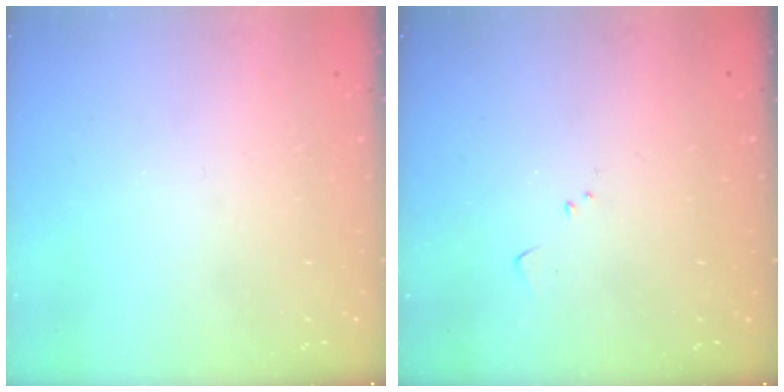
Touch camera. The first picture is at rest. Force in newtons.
{"total": 5.8, "press": 5.7, "slide": 0.7}